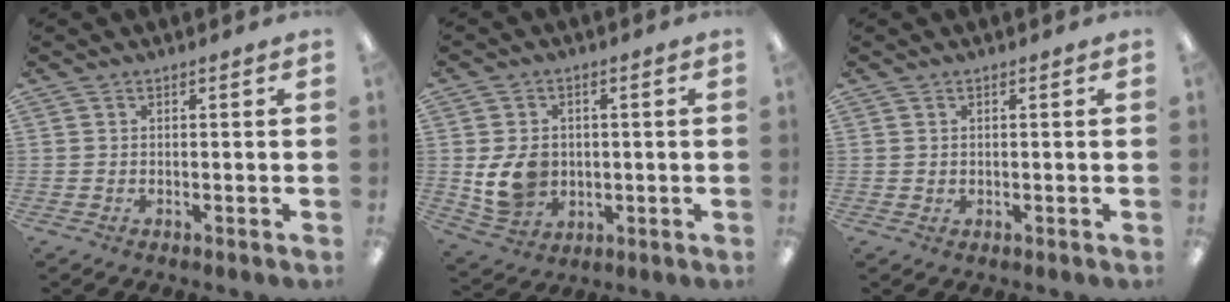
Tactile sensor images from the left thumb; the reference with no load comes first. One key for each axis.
{"total": 9.2, "fx": -0.3, "fy": 7.7, "fz": 5.1, "tx": -0.108, "ty": 0.011, "tz": 0.001}
{"total": 0.7, "fx": 0.4, "fy": 0.6, "fz": 0.0, "tx": -0.001, "ty": 0.003, "tz": 0.007}